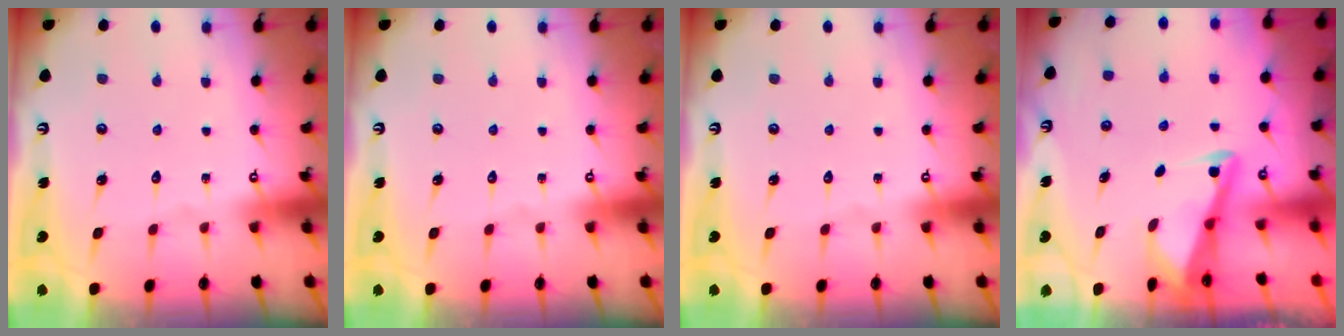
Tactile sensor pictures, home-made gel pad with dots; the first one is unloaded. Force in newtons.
{"total": 0.0}
{"total": 0.0}
{"total": 3.0, "press": 3.0, "slide": 0.4}